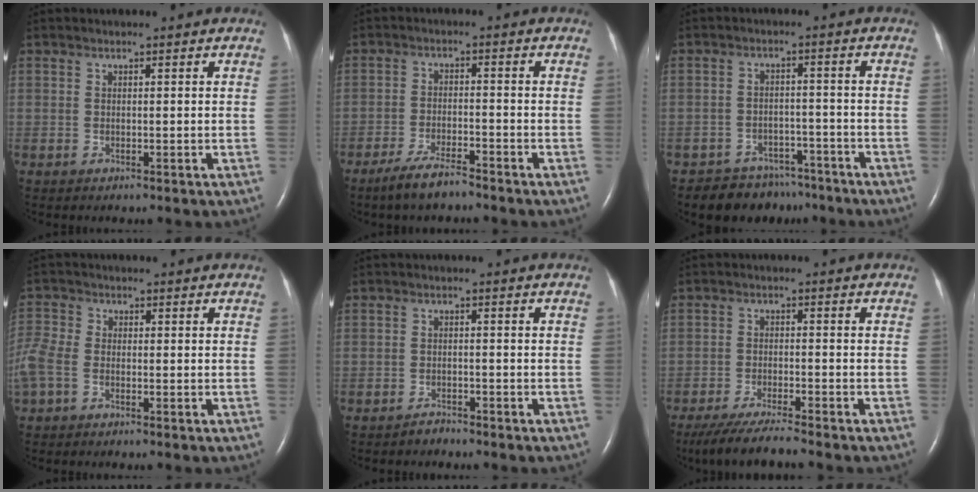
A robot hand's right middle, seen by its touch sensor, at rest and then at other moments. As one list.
[{"total": 5.2, "force": [-4.3, 0.7, 2.9], "torque": [-0.063, -0.009, -0.082]}, {"total": 8.0, "force": [-6.7, 4.3, 0.5], "torque": [0.007, 0.016, -0.095]}, {"total": 7.4, "force": [-2.1, 5.1, 4.9], "torque": [-0.155, 0.009, -0.042]}, {"total": 1.3, "force": [-1.3, 0.2, 0.0], "torque": [-0.005, -0.004, -0.022]}, {"total": 6.9, "force": [-6.1, -0.8, 3.2], "torque": [-0.051, -0.027, -0.108]}]